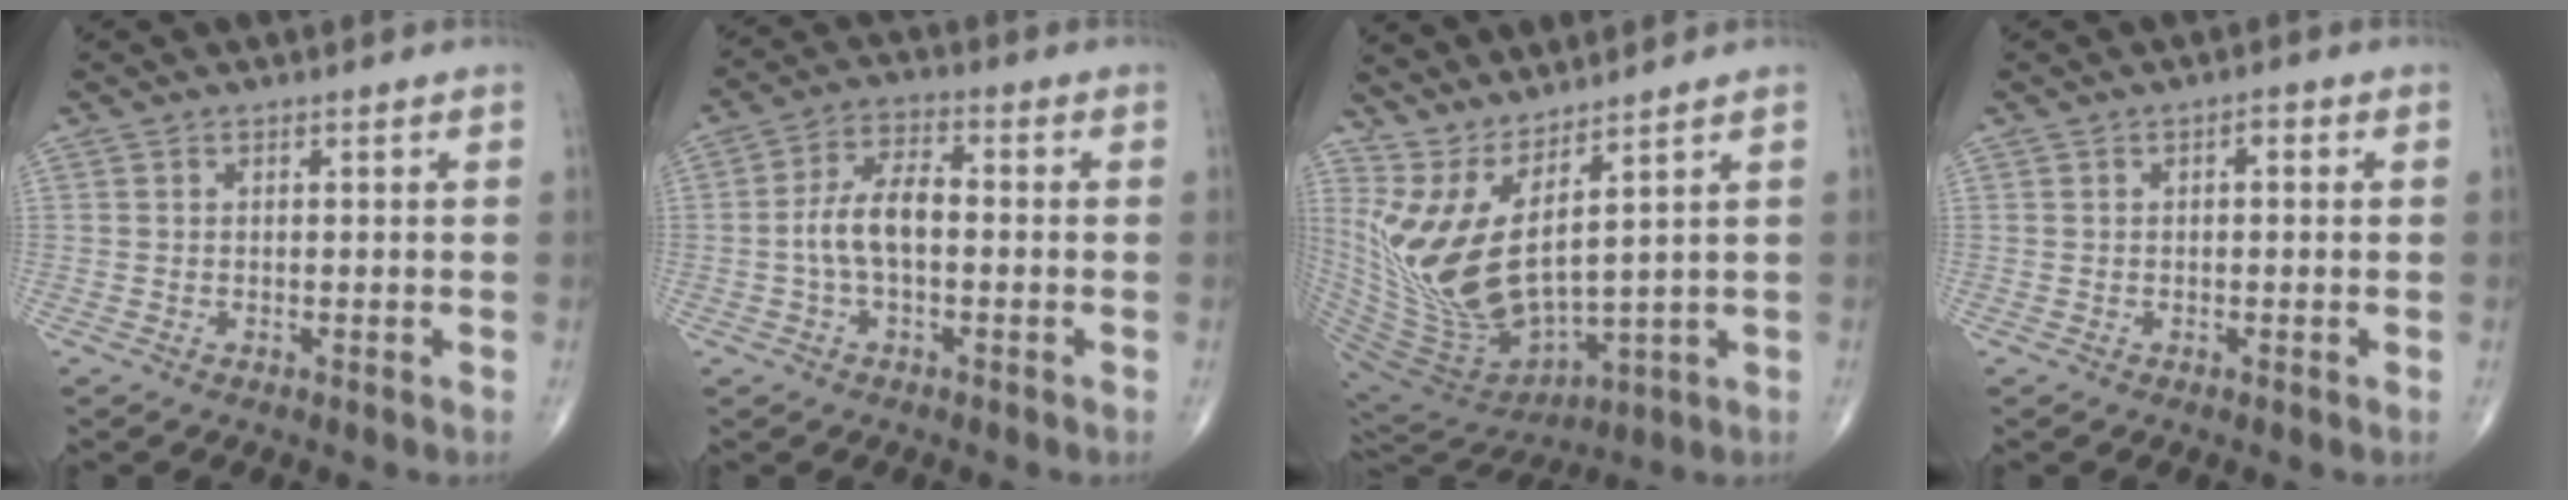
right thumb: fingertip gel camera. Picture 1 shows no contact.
{"total": 7.9, "force": [-0.9, 4.0, 6.8], "torque": [-0.135, 0.027, -0.023]}
{"total": 15.0, "force": [7.2, 3.2, 12.8], "torque": [-0.270, -0.075, 0.164]}
{"total": 1.7, "force": [0.4, 0.8, 1.5], "torque": [-0.019, 0.004, 0.001]}